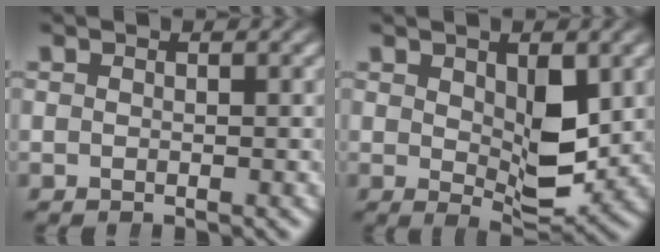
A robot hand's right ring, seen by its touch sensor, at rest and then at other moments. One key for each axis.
{"total": 4.4, "fx": 0.5, "fy": 1.5, "fz": 4.2, "tx": -0.061, "ty": -0.028, "tz": 0.021}